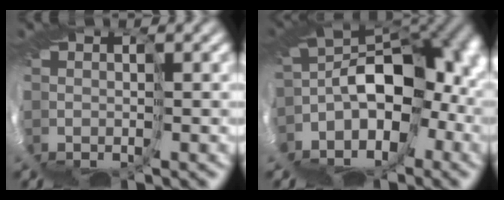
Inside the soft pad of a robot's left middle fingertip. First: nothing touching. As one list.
[{"total": 12.9, "force": [-3.0, 8.2, 9.5], "torque": [-0.142, -0.011, -0.025]}]